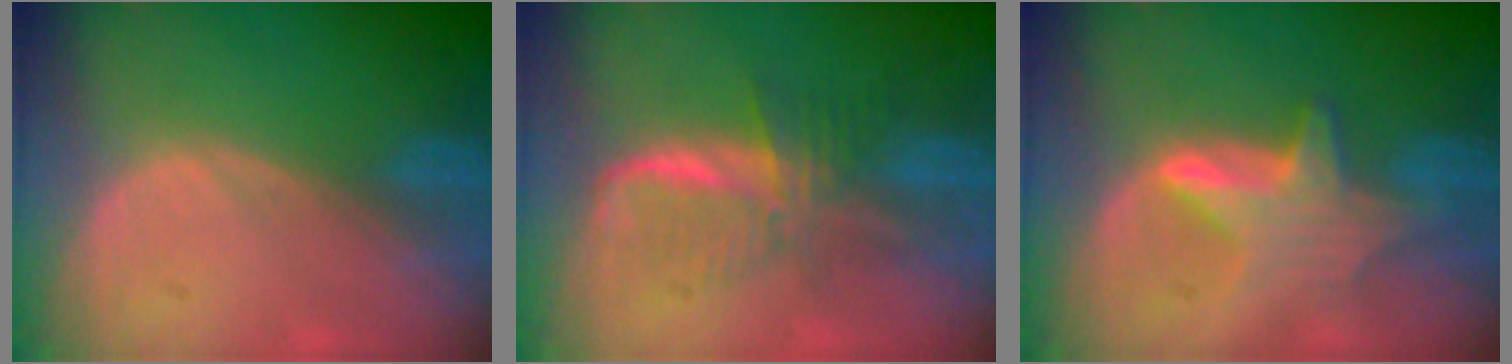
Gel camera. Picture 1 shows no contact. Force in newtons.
{"total": 6.1, "press": 6.1, "slide": 0.4}
{"total": 6.6, "press": 6.2, "slide": 2.1}